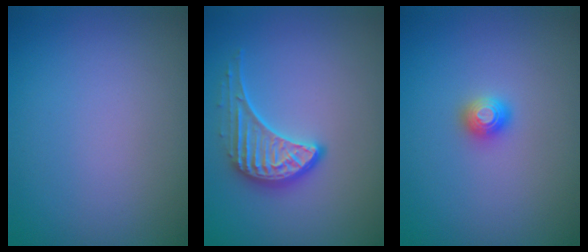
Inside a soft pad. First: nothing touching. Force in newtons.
{"total": 3.5, "press": 3.0, "slide": 1.7}
{"total": 1.5, "press": 1.5, "slide": 0.2}